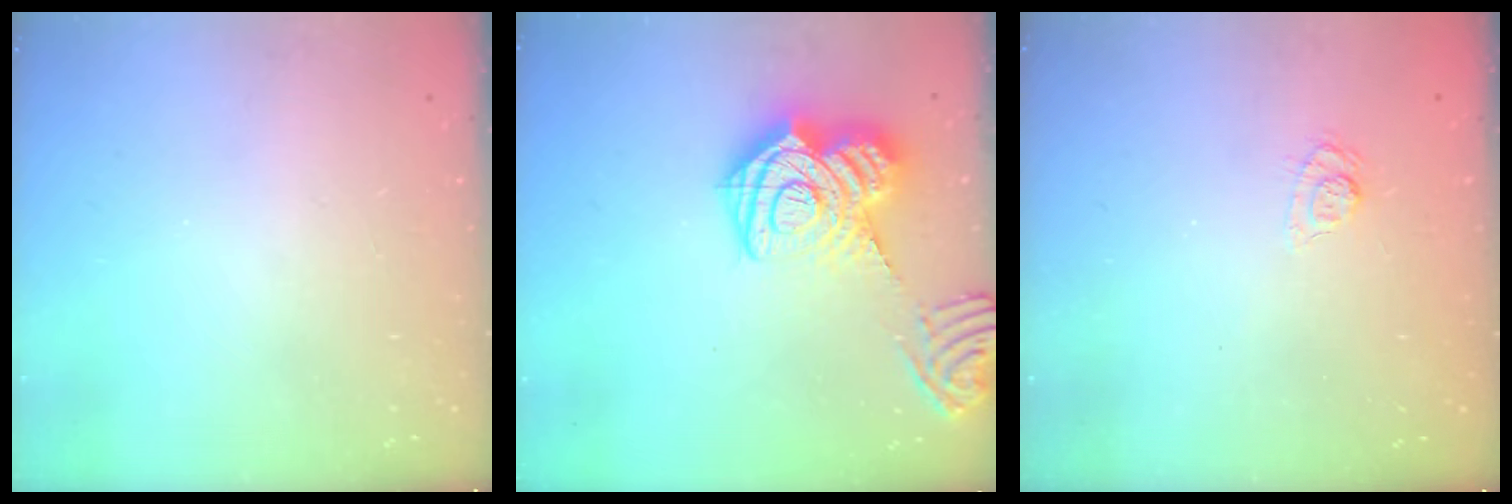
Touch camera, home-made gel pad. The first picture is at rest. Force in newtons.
{"total": 20.4, "press": 20.3, "slide": 2.1}
{"total": 4.5, "press": 4.2, "slide": 1.7}